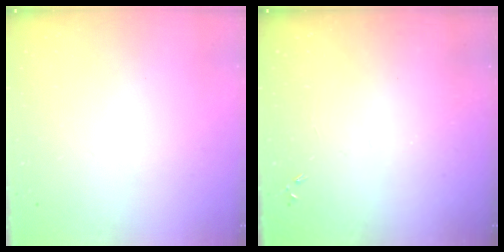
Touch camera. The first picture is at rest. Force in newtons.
{"total": 0.0}